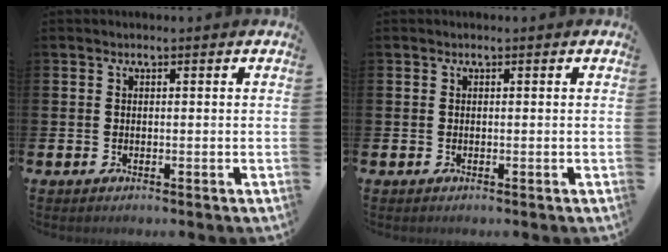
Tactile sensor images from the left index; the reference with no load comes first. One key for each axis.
{"total": 0.0}